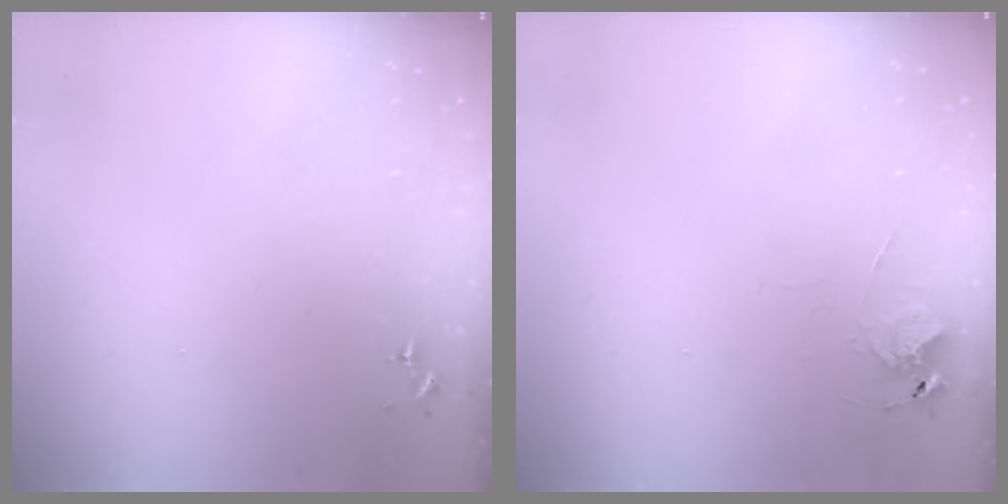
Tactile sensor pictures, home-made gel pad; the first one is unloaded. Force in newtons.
{"total": 5.7, "press": 5.7, "slide": 0.3}